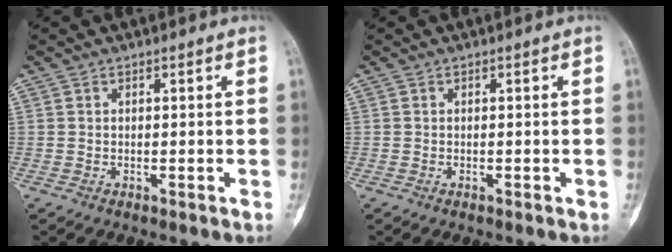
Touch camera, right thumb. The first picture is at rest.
{"total": 0.0}